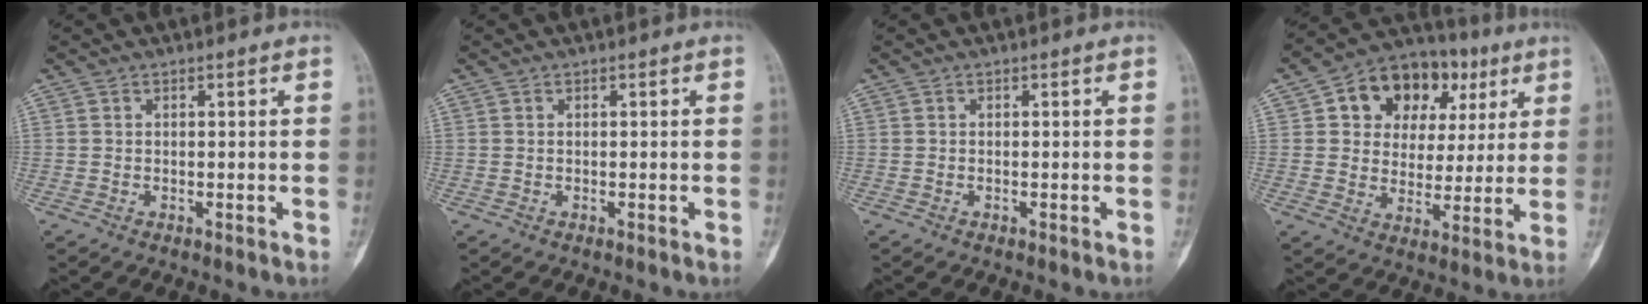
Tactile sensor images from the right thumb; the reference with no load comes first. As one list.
[{"total": 0.0}, {"total": 0.0}, {"total": 16.8, "force": [6.3, 12.4, 9.4], "torque": [-0.086, 0.012, 0.099]}]